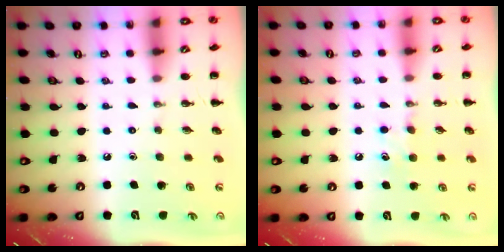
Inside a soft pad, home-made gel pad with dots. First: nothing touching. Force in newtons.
{"total": 5.9, "press": 5.7, "slide": 1.6}